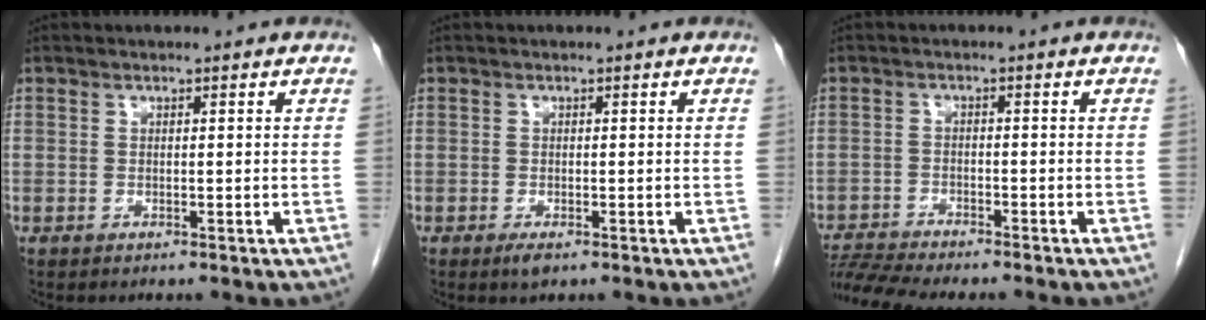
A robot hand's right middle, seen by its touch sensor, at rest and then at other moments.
{"total": 1.3, "force": [-0.8, 0.5, 1.0], "torque": [-0.017, -0.002, -0.010]}
{"total": 8.2, "force": [-7.7, -0.2, 2.9], "torque": [-0.050, -0.004, -0.126]}